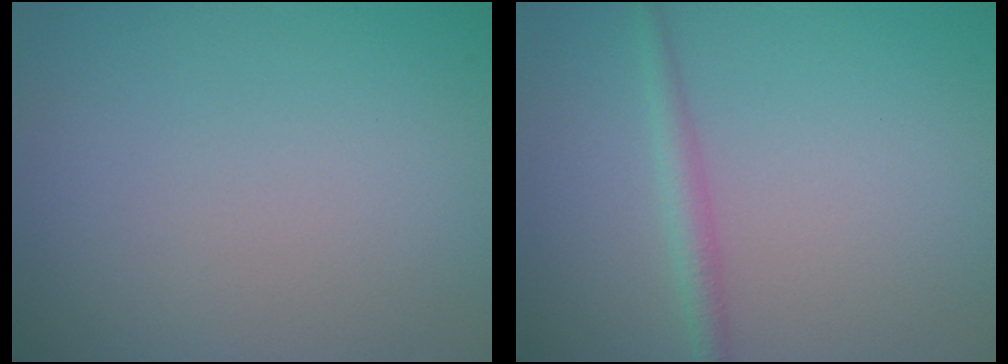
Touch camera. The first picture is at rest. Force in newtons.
{"total": 1.8, "press": 1.8, "slide": 0.0}